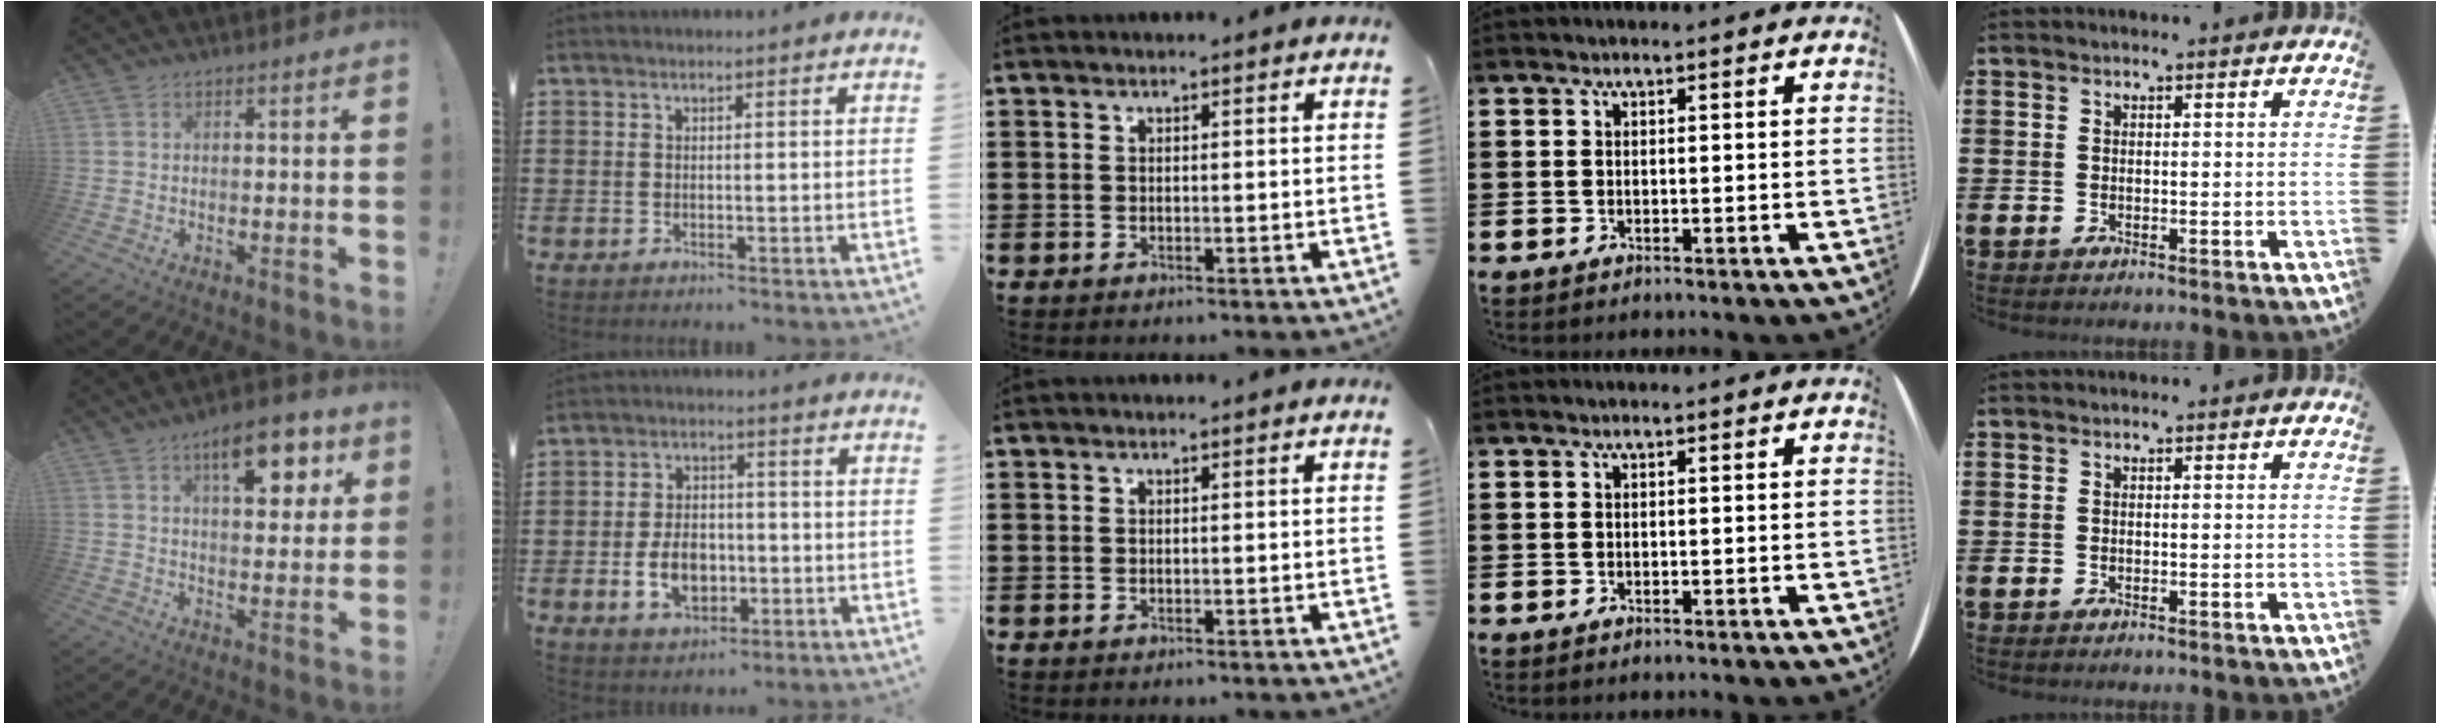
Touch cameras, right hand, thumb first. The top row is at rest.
{"thumb": {"total": 12.9, "force": [6.6, 5.5, 9.7], "torque": [-0.123, -0.022, 0.105]}, "index": {"total": 6.8, "force": [-1.8, 4.5, 4.7], "torque": [-0.082, 0.001, -0.037]}}